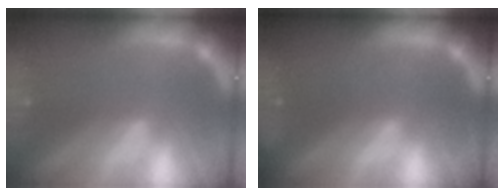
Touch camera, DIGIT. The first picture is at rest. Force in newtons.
{"total": 1.9}